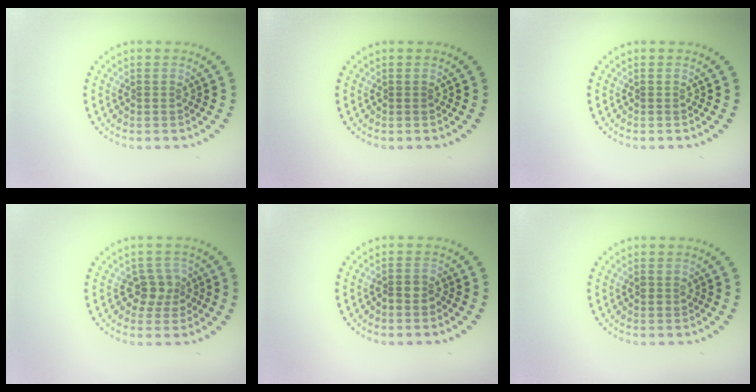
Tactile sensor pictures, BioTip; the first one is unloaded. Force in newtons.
{"total": 0.0}
{"total": 0.0}
{"total": 2.5, "press": 2.3, "slide": 0.9}
{"total": 1.5, "press": 1.3, "slide": 0.7}
{"total": 0.9, "press": 0.8, "slide": 0.3}